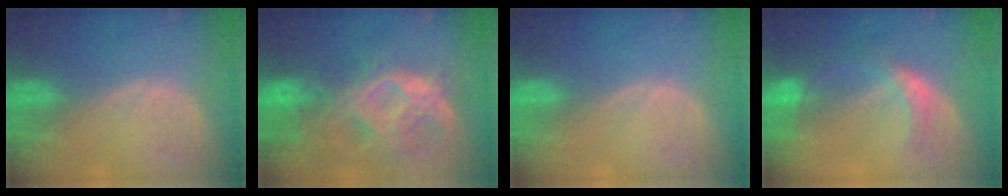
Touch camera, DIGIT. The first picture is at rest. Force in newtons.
{"total": 10.6, "press": 9.2, "slide": 5.3}
{"total": 0.0}
{"total": 5.2, "press": 4.8, "slide": 1.9}